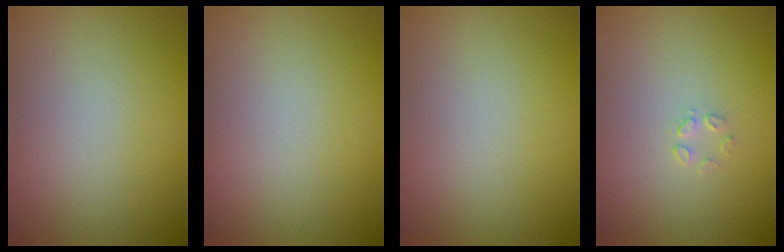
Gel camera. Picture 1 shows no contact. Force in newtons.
{"total": 0.0}
{"total": 0.0}
{"total": 0.7, "press": 0.4, "slide": 0.6}